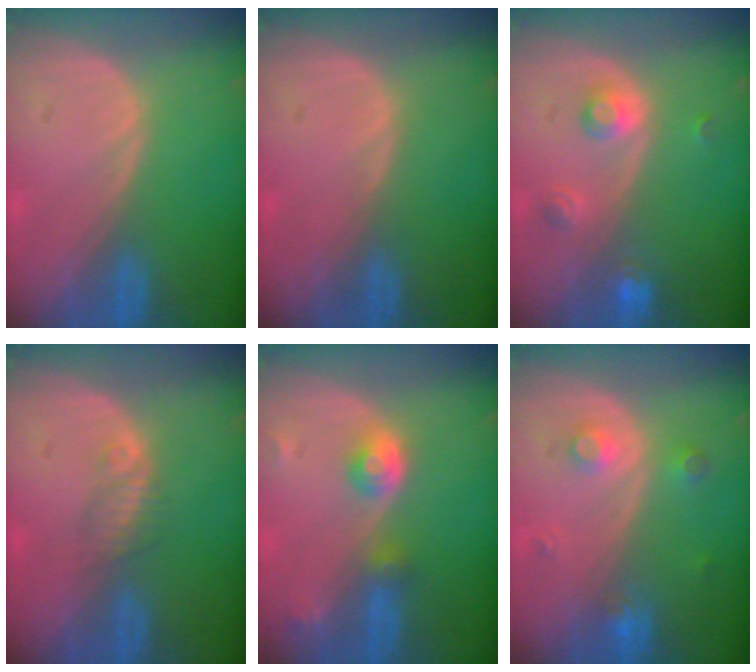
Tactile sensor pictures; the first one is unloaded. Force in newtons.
{"total": 0.0}
{"total": 3.6, "press": 3.3, "slide": 1.5}
{"total": 2.2, "press": 1.9, "slide": 1.0}
{"total": 4.4, "press": 4.1, "slide": 1.8}
{"total": 3.2, "press": 3.0, "slide": 1.1}